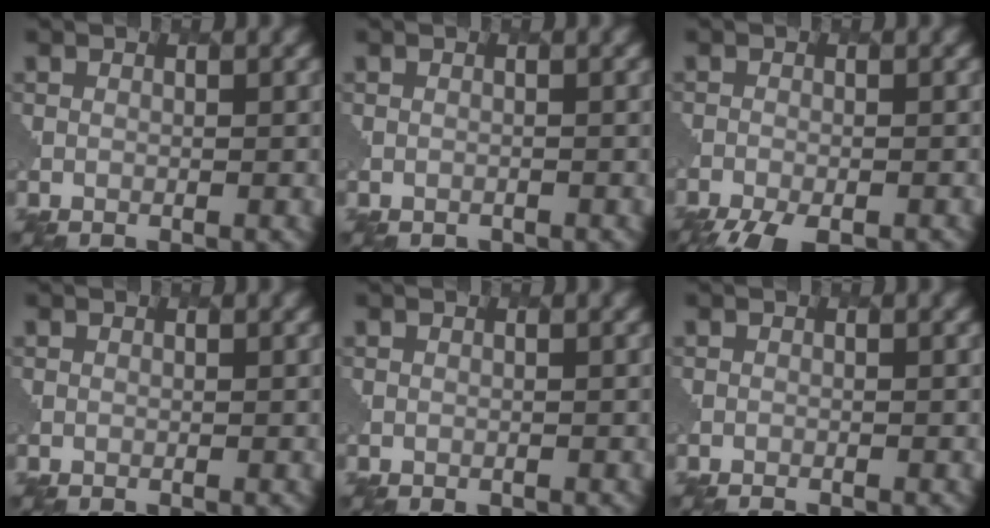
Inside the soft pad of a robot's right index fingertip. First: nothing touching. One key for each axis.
{"total": 0.7, "fx": -0.5, "fy": 0.4, "fz": -0.3, "tx": 0.002, "ty": -0.004, "tz": -0.006}
{"total": 5.3, "fx": -4.4, "fy": 1.4, "fz": 2.7, "tx": -0.049, "ty": -0.023, "tz": -0.073}
{"total": 0.0}
{"total": 0.6, "fx": -0.4, "fy": 0.4, "fz": 0.2, "tx": -0.003, "ty": -0.001, "tz": -0.002}
{"total": 0.9, "fx": -0.9, "fy": 0.2, "fz": 0.1, "tx": 0.007, "ty": 0.003, "tz": -0.010}